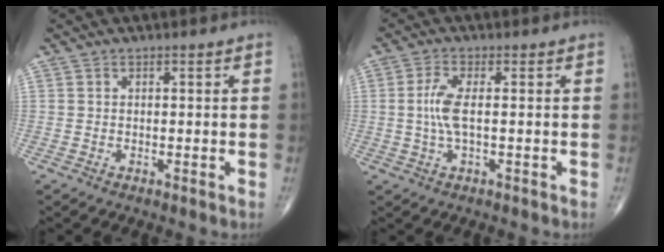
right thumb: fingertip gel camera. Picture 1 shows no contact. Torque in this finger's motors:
{"motor_torque": [-0.26, 0.68, 0.59, 0.08, 0.02]}